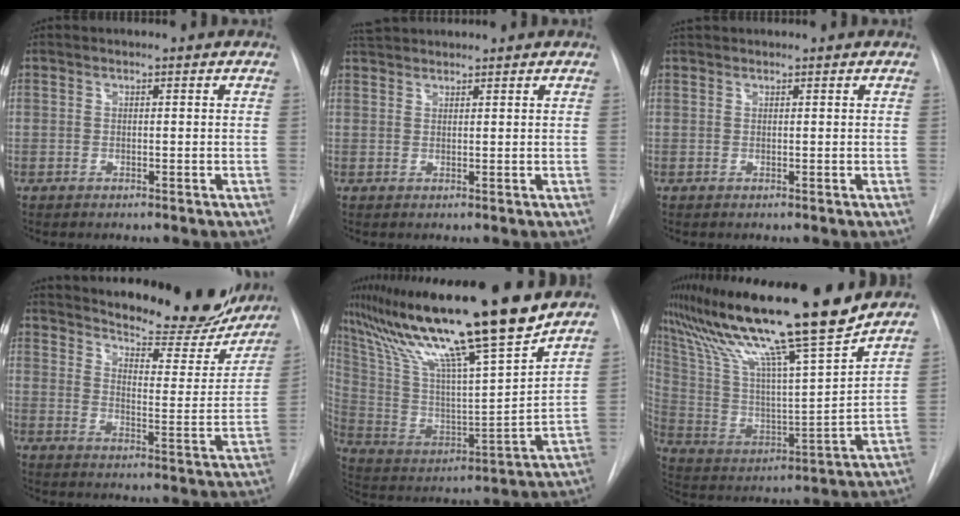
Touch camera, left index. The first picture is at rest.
{"total": 4.2, "force": [4.0, 0.5, 1.0], "torque": [-0.018, 0.037, 0.073]}
{"total": 1.7, "force": [1.7, 0.3, 0.4], "torque": [-0.010, 0.027, 0.032]}
{"total": 21.5, "force": [19.7, 4.4, 7.6], "torque": [-0.104, -0.054, 0.248]}
{"total": 22.3, "force": [17.7, -0.8, 13.5], "torque": [-0.244, -0.018, 0.309]}
{"total": 22.9, "force": [17.8, -0.1, 14.4], "torque": [-0.260, -0.001, 0.308]}